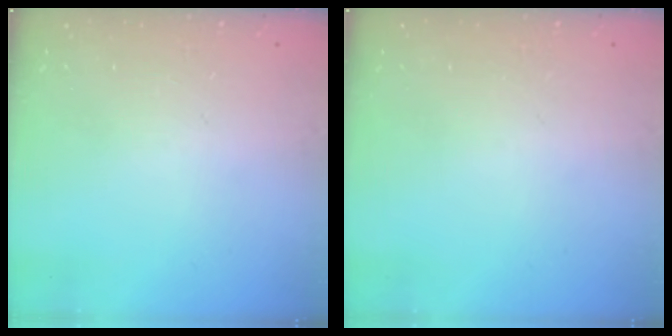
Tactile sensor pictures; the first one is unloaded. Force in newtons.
{"total": 0.0}